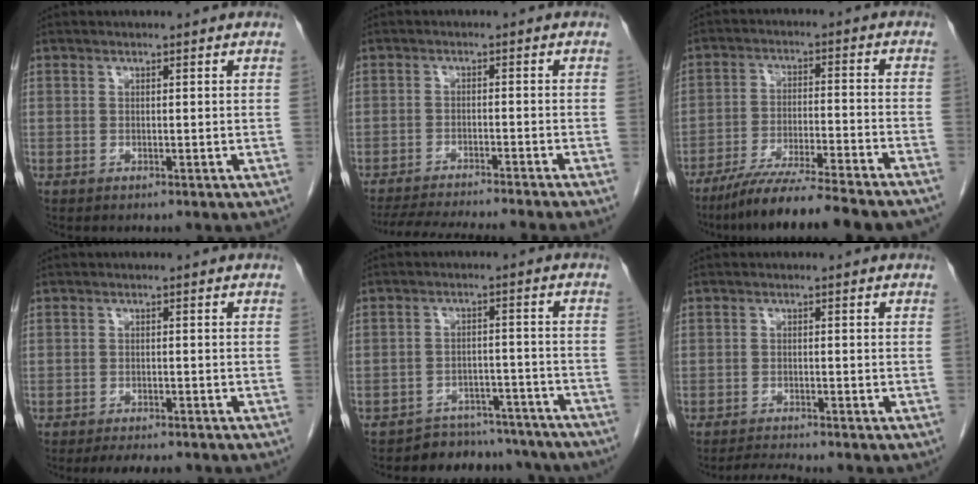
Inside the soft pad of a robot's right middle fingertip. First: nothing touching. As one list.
[{"total": 13.4, "force": [-12.1, -0.7, 5.6], "torque": [-0.074, -0.023, -0.178]}, {"total": 15.4, "force": [-13.2, -0.3, 8.0], "torque": [-0.123, -0.033, -0.208]}, {"total": 4.7, "force": [-4.0, 1.2, 2.1], "torque": [-0.026, -0.006, -0.057]}, {"total": 11.0, "force": [-10.1, 4.3, 0.6], "torque": [0.015, 0.033, -0.118]}, {"total": 2.3, "force": [-2.2, -0.9, 0.2], "torque": [-0.012, -0.016, -0.039]}]